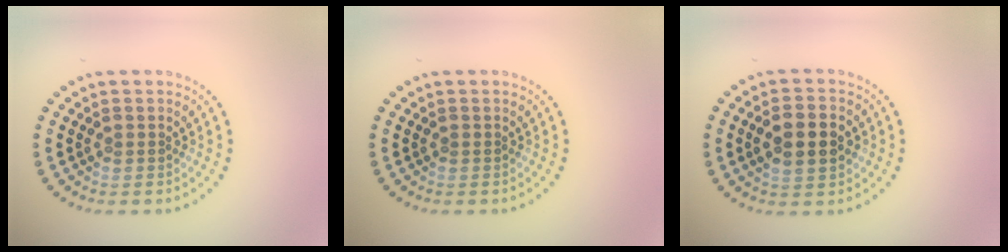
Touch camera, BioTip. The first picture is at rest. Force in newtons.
{"total": 0.0}
{"total": 3.7, "press": 3.7, "slide": 0.3}